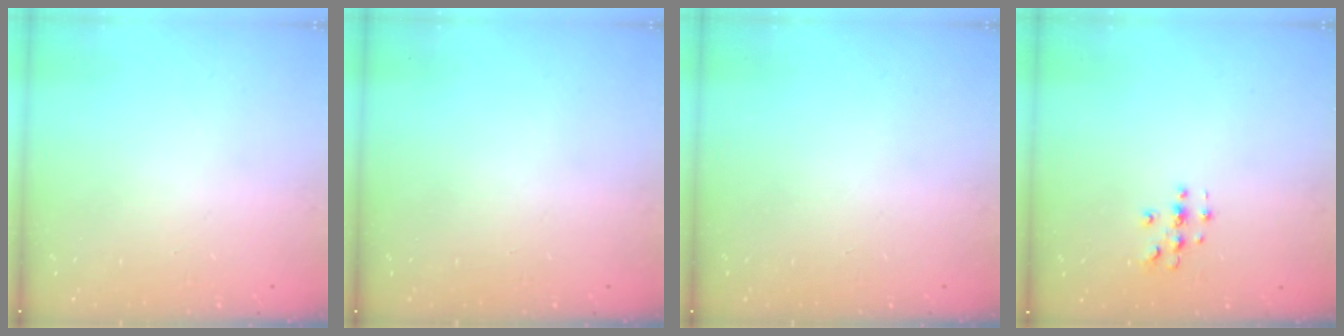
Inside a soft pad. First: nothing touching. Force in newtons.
{"total": 0.0}
{"total": 0.0}
{"total": 2.8, "press": 2.8, "slide": 0.2}